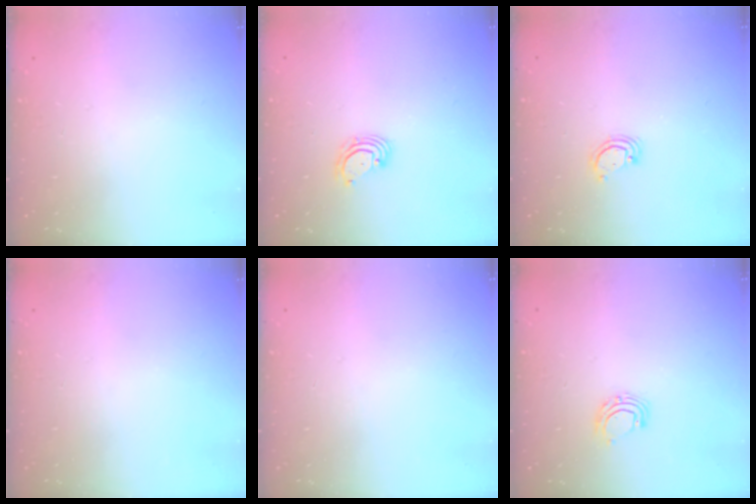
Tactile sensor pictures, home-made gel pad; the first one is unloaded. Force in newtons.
{"total": 3.2, "press": 3.2, "slide": 0.1}
{"total": 3.7, "press": 3.7, "slide": 0.3}
{"total": 0.0}
{"total": 0.0}
{"total": 7.6, "press": 7.5, "slide": 0.9}